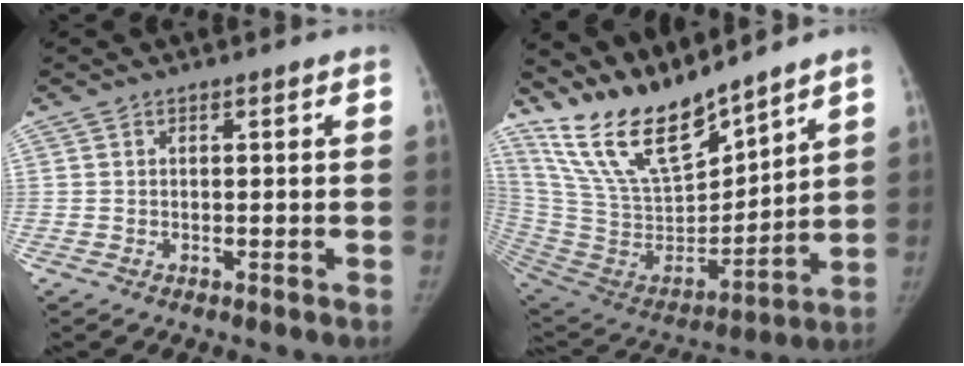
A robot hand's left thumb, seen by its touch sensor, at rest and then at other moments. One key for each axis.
{"total": 19.3, "fx": 16.5, "fy": 5.1, "fz": 8.6, "tx": -0.124, "ty": -0.103, "tz": 0.326}